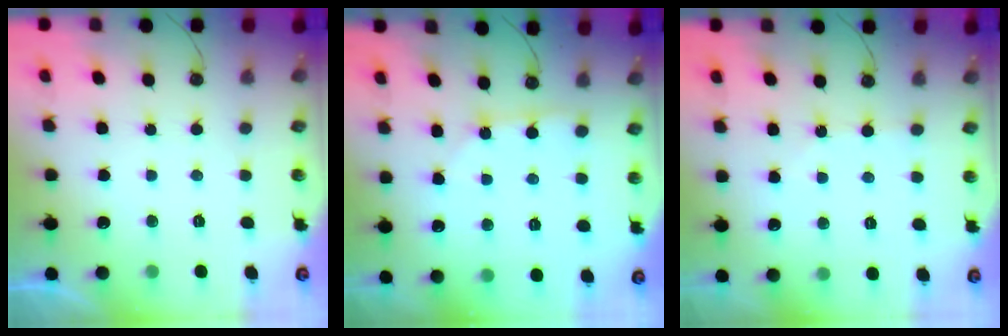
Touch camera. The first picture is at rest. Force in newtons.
{"total": 2.2, "press": 2.2, "slide": 0.3}
{"total": 2.6, "press": 2.6, "slide": 0.3}